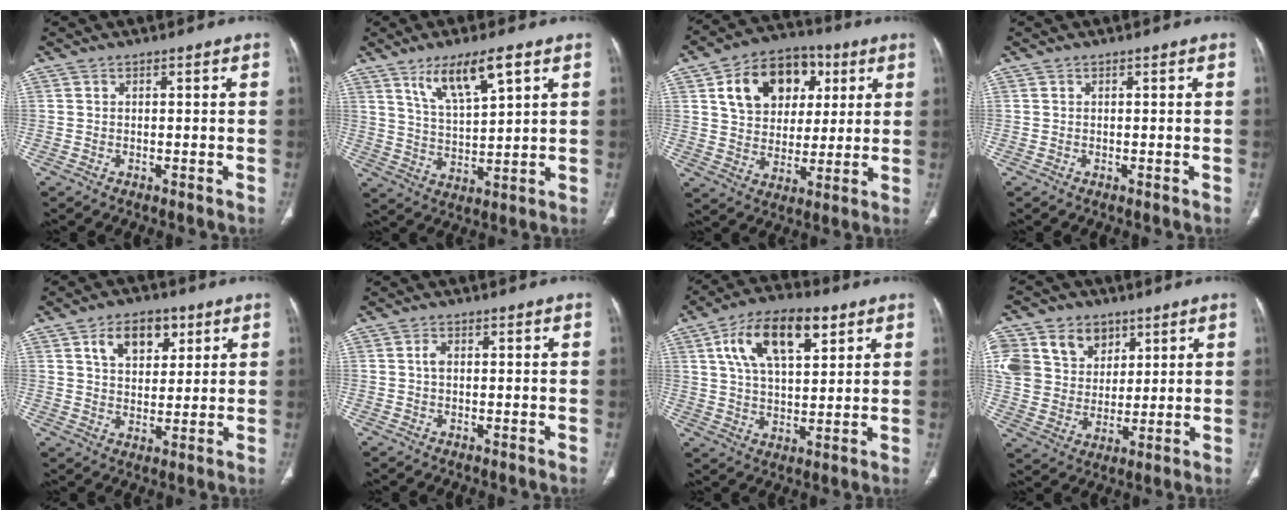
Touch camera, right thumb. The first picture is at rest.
{"total": 10.2, "force": [5.8, 2.6, 7.9], "torque": [-0.141, -0.026, 0.115]}
{"total": 16.5, "force": [5.9, 12.1, 9.5], "torque": [-0.121, -0.001, 0.097]}
{"total": 0.0}
{"total": 9.3, "force": [4.2, 5.9, 5.9], "torque": [-0.063, -0.013, 0.069]}
{"total": 1.4, "force": [0.1, 0.9, 1.1], "torque": [-0.020, 0.002, -0.001]}
{"total": 15.5, "force": [6.6, 7.5, 11.8], "torque": [-0.187, -0.003, 0.113]}
{"total": 20.1, "force": [8.1, 16.1, 9.1], "torque": [-0.197, 0.024, 0.167]}